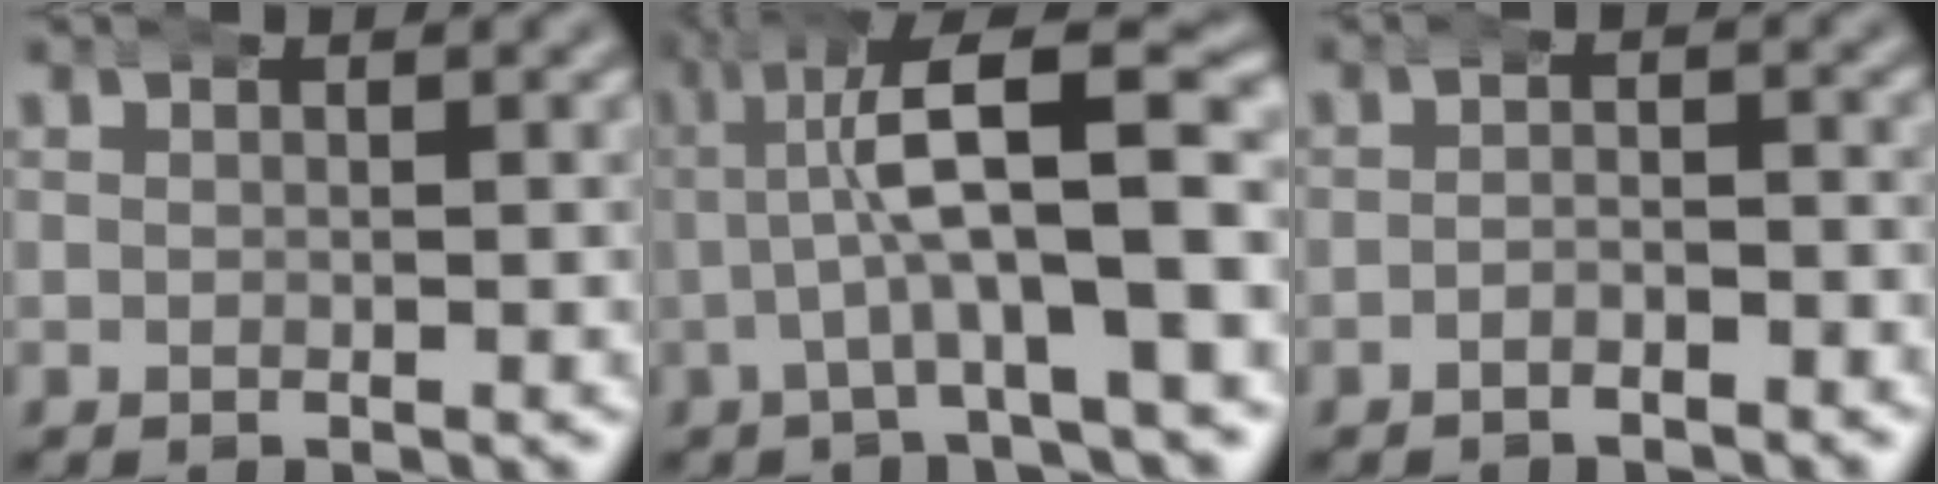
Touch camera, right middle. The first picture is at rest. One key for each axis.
{"total": 10.9, "fx": 1.5, "fy": 4.3, "fz": 9.9, "tx": -0.143, "ty": 0.009, "tz": 0.018}
{"total": 1.9, "fx": -1.6, "fy": 0.6, "fz": 0.8, "tx": 0.002, "ty": 0.003, "tz": -0.036}